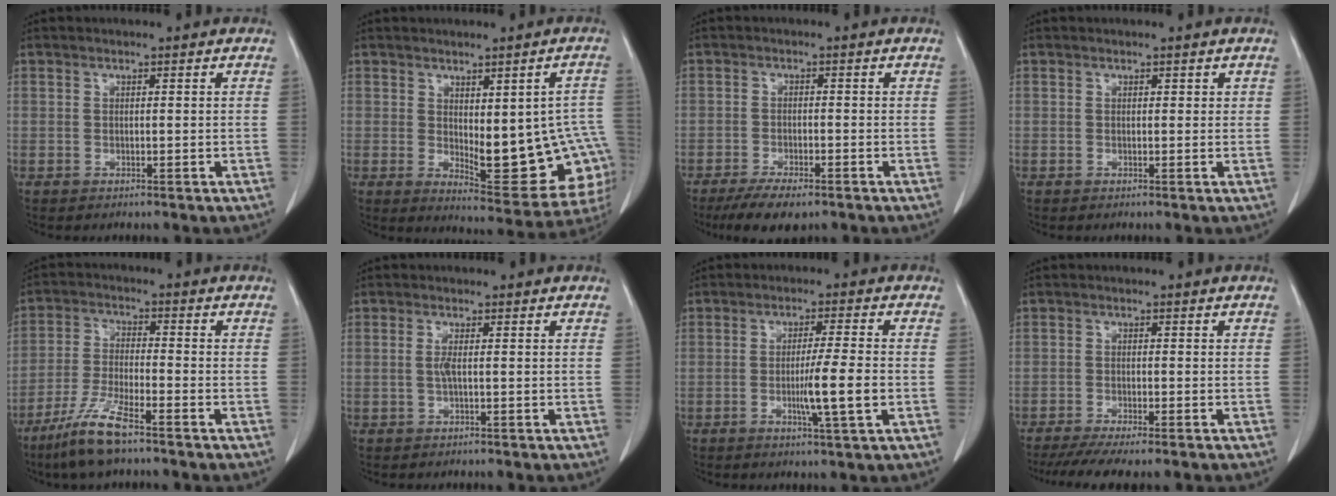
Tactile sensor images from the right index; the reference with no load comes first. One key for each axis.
{"total": 15.7, "fx": -1.6, "fy": 5.9, "fz": 14.5, "tx": -0.126, "ty": 0.006, "tz": 0.000}
{"total": 6.0, "fx": -4.4, "fy": 1.7, "fz": 3.6, "tx": -0.061, "ty": -0.010, "tz": -0.073}
{"total": 0.8, "fx": 0.4, "fy": 0.6, "fz": 0.3, "tx": 0.006, "ty": 0.002, "tz": 0.002}
{"total": 8.6, "fx": -6.1, "fy": 0.8, "fz": 6.0, "tx": -0.134, "ty": -0.022, "tz": -0.120}
{"total": 1.5, "fx": -0.1, "fy": 0.0, "fz": 1.5, "tx": -0.036, "ty": -0.001, "tz": -0.003}
{"total": 6.7, "fx": -1.6, "fy": -0.7, "fz": 6.5, "tx": -0.106, "ty": -0.013, "tz": -0.027}
{"total": 8.7, "fx": -7.4, "fy": 0.6, "fz": 4.6, "tx": -0.059, "ty": -0.014, "tz": -0.114}